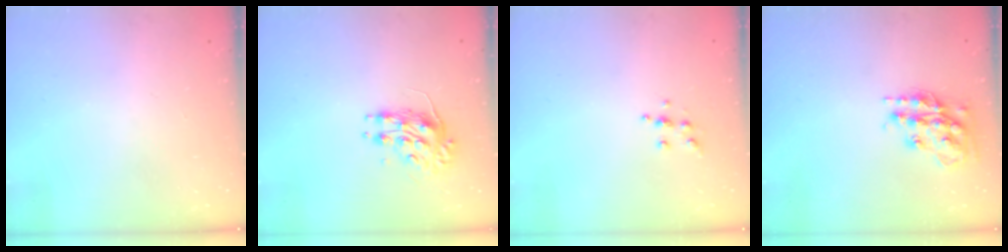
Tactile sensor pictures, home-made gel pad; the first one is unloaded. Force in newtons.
{"total": 8.1, "press": 8.1, "slide": 0.1}
{"total": 5.2, "press": 5.2, "slide": 0.6}
{"total": 17.1, "press": 17.1, "slide": 1.4}